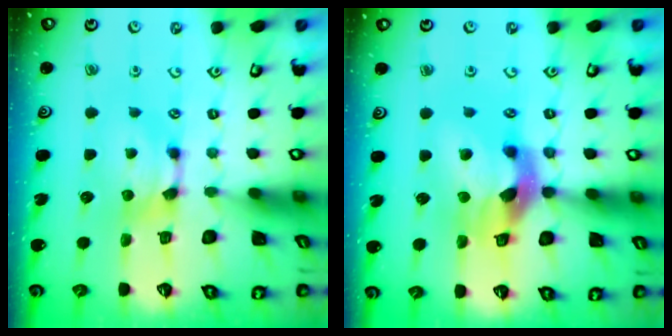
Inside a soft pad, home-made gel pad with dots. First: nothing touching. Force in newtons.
{"total": 7.7, "press": 7.3, "slide": 2.5}